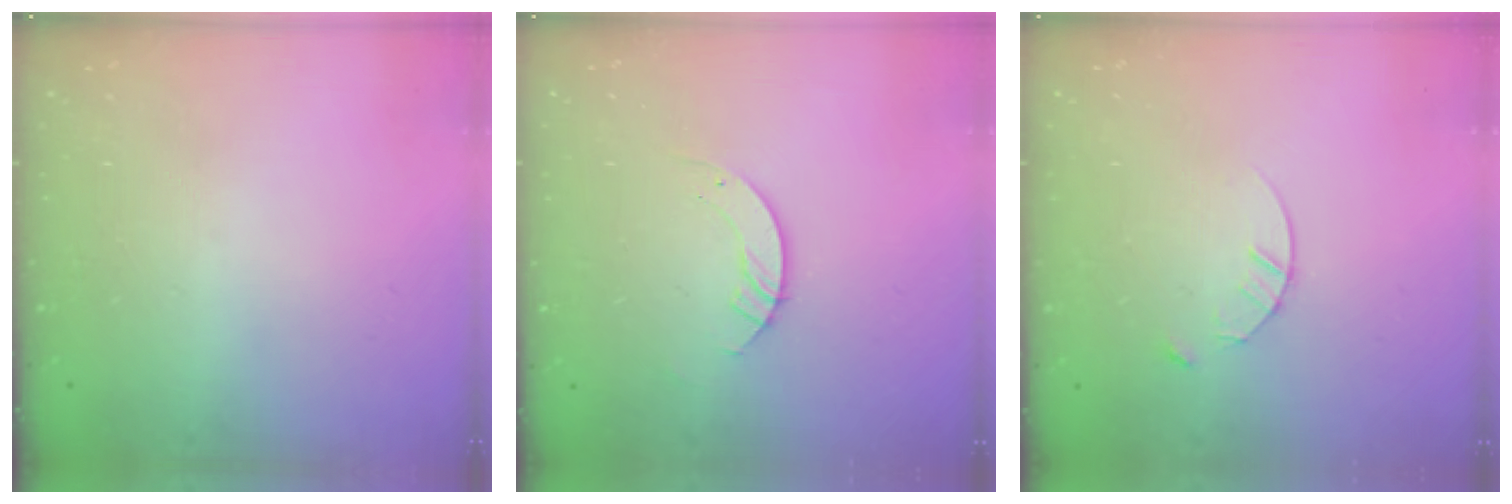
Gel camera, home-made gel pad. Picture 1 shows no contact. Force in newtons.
{"total": 3.5, "press": 3.5, "slide": 0.1}
{"total": 4.1, "press": 4.1, "slide": 0.5}